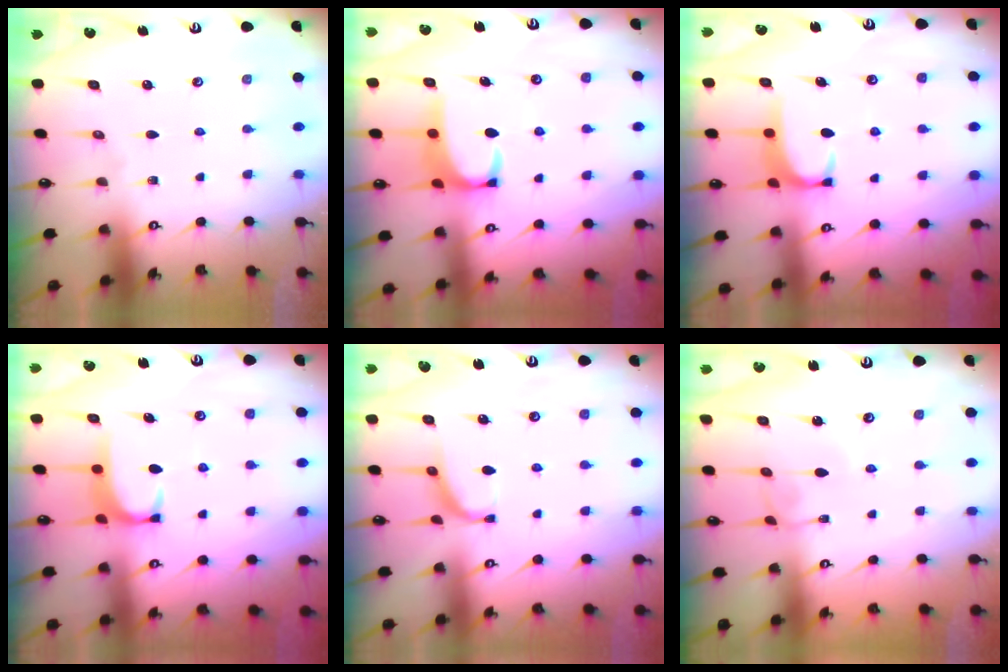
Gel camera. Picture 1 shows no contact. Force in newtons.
{"total": 3.5, "press": 3.4, "slide": 0.5}
{"total": 1.8, "press": 1.7, "slide": 0.5}
{"total": 1.8, "press": 1.7, "slide": 0.5}
{"total": 1.8, "press": 1.7, "slide": 0.6}
{"total": 0.7, "press": 0.6, "slide": 0.4}